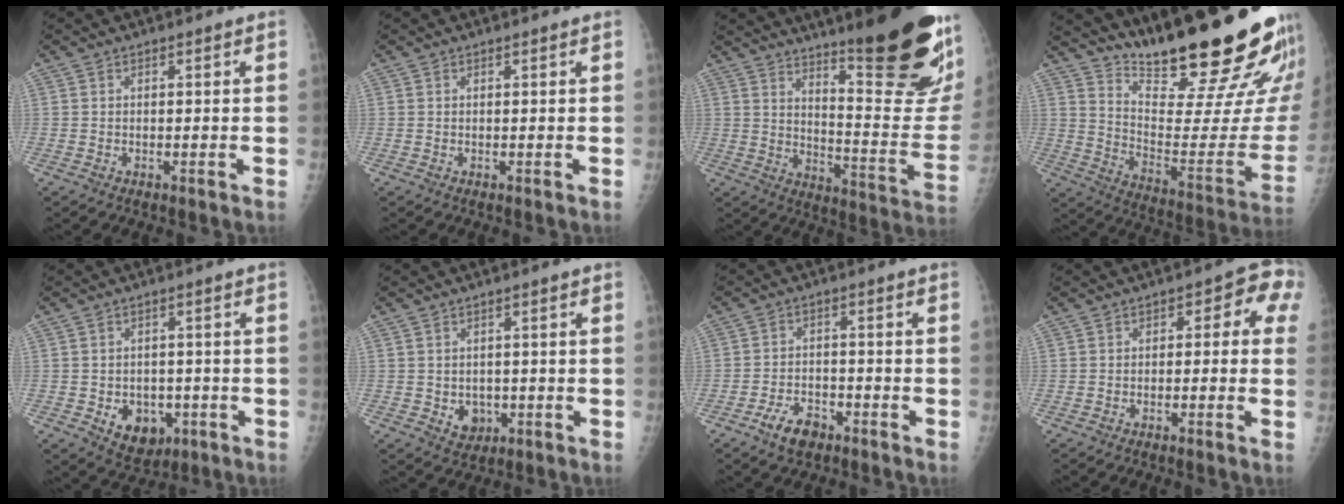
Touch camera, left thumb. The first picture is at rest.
{"total": 0.0}
{"total": 29.7, "force": [20.0, 5.7, 21.2], "torque": [-0.240, -0.123, 0.280]}
{"total": 29.3, "force": [23.5, 4.5, 17.0], "torque": [-0.227, -0.168, 0.336]}
{"total": 8.1, "force": [-2.7, 6.2, 4.5], "torque": [-0.038, 0.015, -0.026]}
{"total": 4.5, "force": [-1.1, 3.8, 2.2], "torque": [-0.010, 0.006, -0.006]}
{"total": 6.1, "force": [-4.1, 3.3, 3.1], "torque": [-0.050, 0.028, -0.069]}
{"total": 5.9, "force": [0.1, 3.3, 4.9], "torque": [-0.026, 0.032, -0.011]}